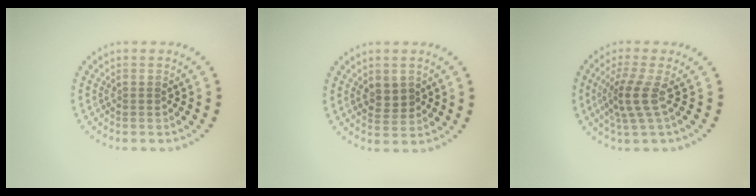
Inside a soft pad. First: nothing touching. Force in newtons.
{"total": 1.8, "press": 1.7, "slide": 0.5}
{"total": 3.0, "press": 2.2, "slide": 2.0}